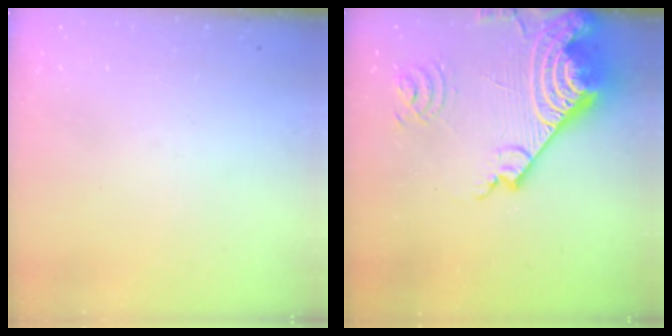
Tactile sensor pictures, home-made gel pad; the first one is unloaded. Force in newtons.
{"total": 23.1, "press": 23.0, "slide": 2.8}